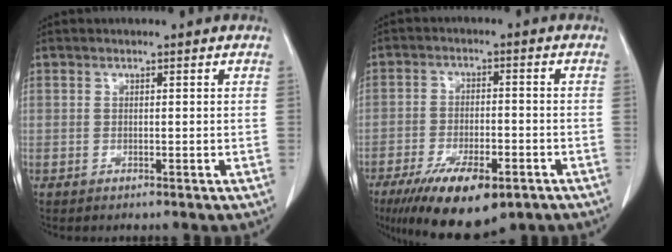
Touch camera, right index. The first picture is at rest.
{"total": 12.8, "force": [-7.8, 4.4, 9.1], "torque": [-0.153, -0.017, -0.123]}